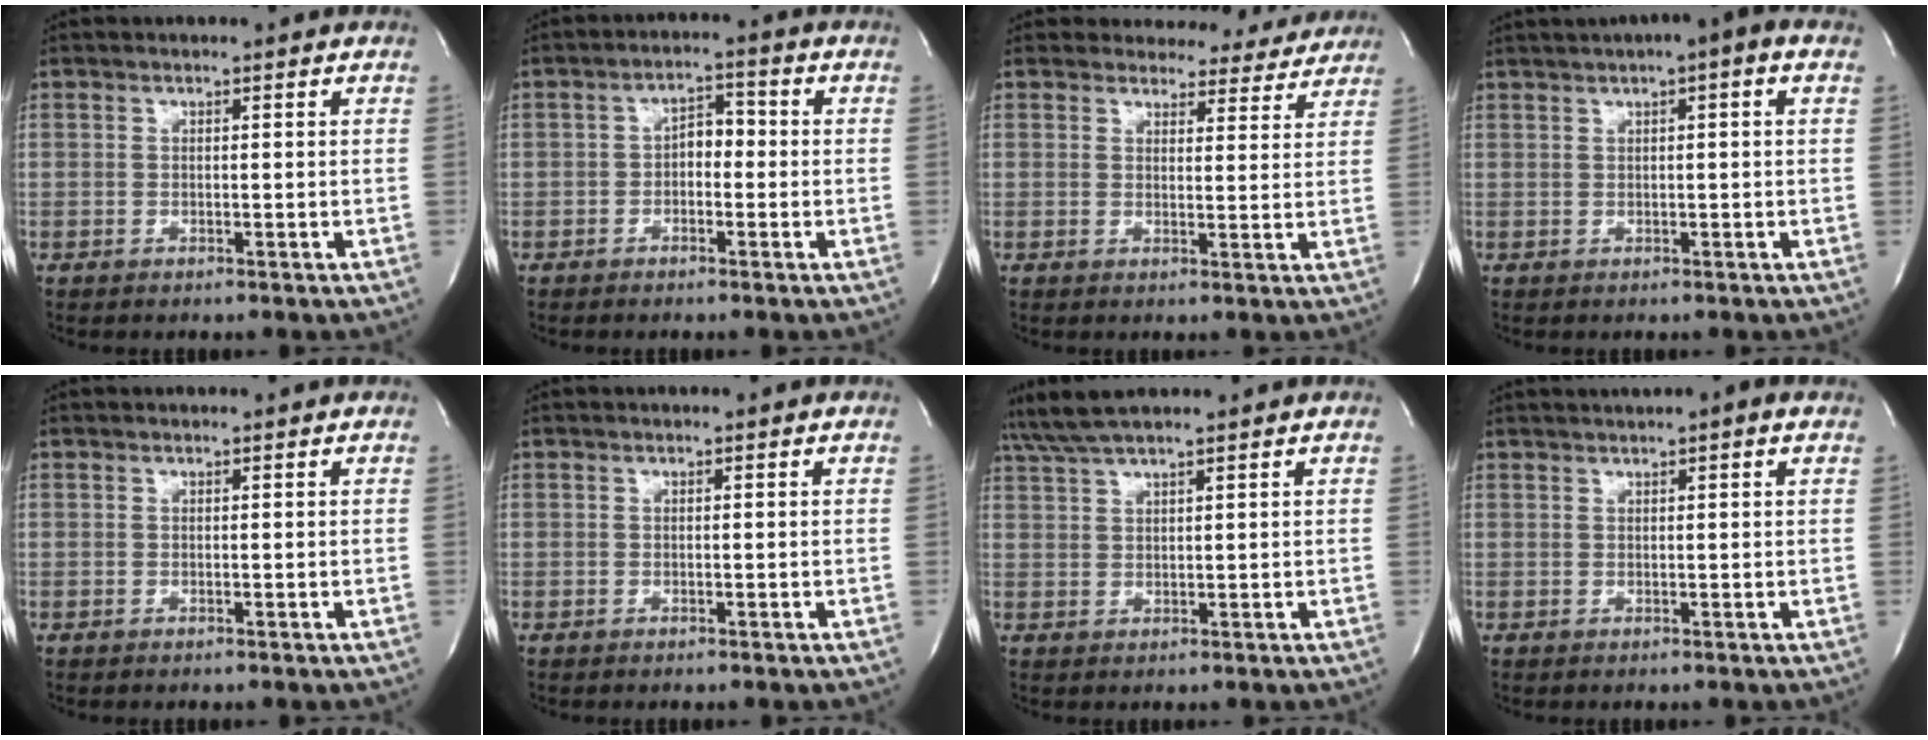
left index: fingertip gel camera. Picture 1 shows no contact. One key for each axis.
{"total": 3.7, "fx": -0.6, "fy": 2.1, "fz": 2.9, "tx": -0.042, "ty": 0.020, "tz": -0.017}
{"total": 7.9, "fx": 7.4, "fy": 2.8, "fz": 0.0, "tx": 0.027, "ty": -0.009, "tz": 0.069}
{"total": 5.7, "fx": 2.6, "fy": 0.6, "fz": 5.0, "tx": -0.079, "ty": 0.021, "tz": 0.034}
{"total": 0.0}
{"total": 0.0}
{"total": 5.1, "fx": 4.5, "fy": -0.5, "fz": 2.3, "tx": -0.055, "ty": 0.022, "tz": 0.092}
{"total": 3.4, "fx": 2.2, "fy": 0.0, "fz": 2.6, "tx": -0.041, "ty": 0.019, "tz": 0.033}